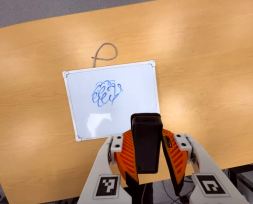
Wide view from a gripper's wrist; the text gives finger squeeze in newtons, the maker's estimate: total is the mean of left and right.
{"total": 8.1, "left": 6.6, "right": 9.6}